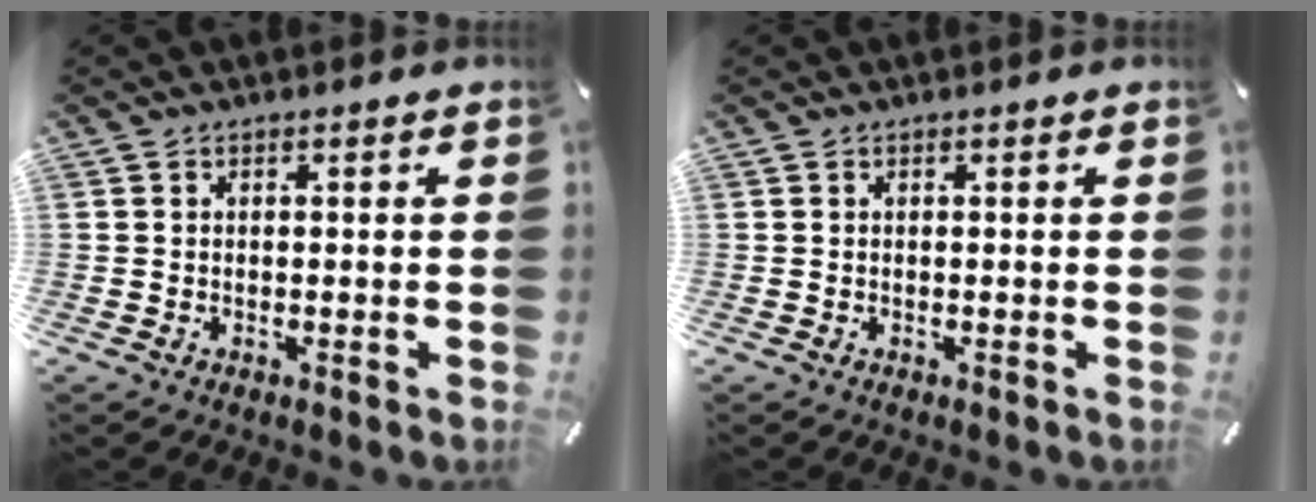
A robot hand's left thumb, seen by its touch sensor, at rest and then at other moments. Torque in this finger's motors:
{"motor_torque": [-0.10, -0.05, -0.01, 0.01, 0.00]}